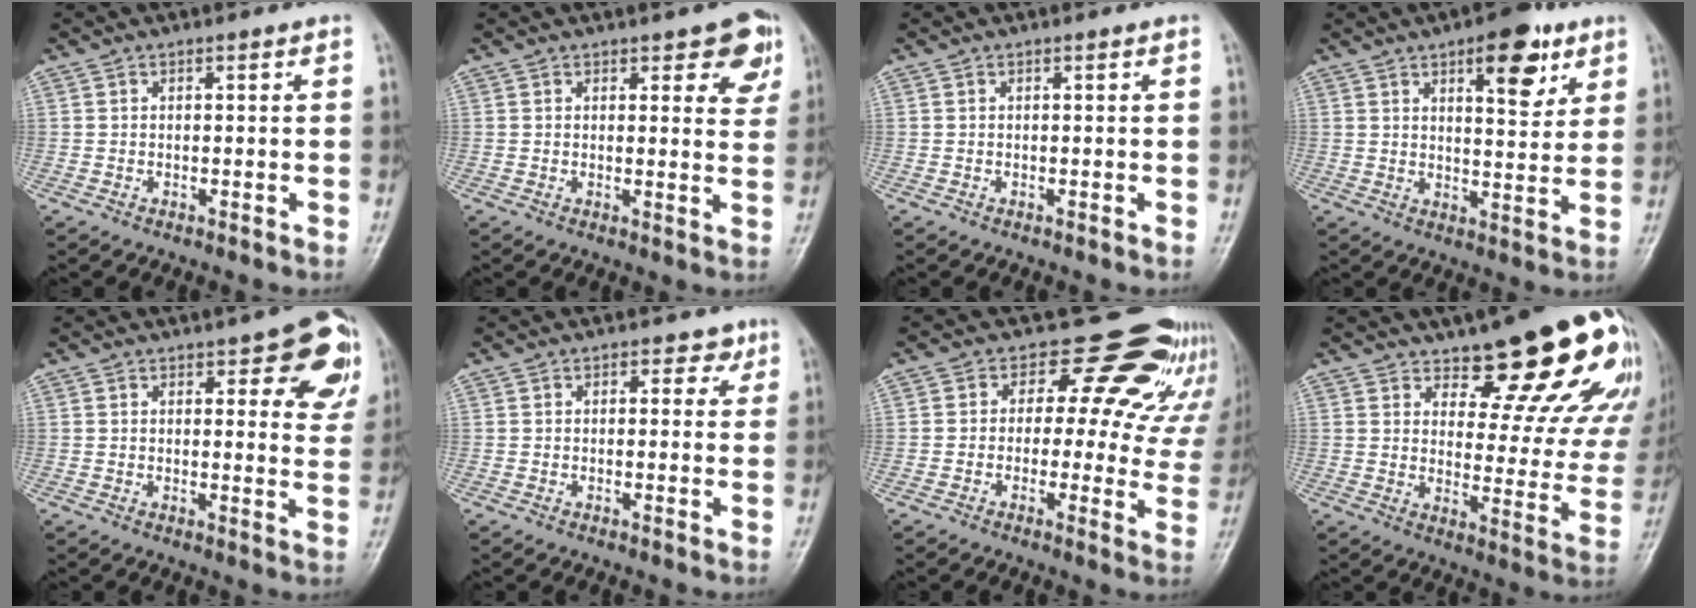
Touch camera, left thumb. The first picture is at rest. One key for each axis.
{"total": 6.2, "fx": 3.7, "fy": 2.9, "fz": 4.0, "tx": -0.009, "ty": -0.016, "tz": 0.038}
{"total": 0.0}
{"total": 11.1, "fx": 5.8, "fy": 4.6, "fz": 8.3, "tx": -0.087, "ty": -0.026, "tz": 0.079}
{"total": 11.6, "fx": 5.8, "fy": 4.8, "fz": 8.9, "tx": -0.053, "ty": -0.020, "tz": 0.061}
{"total": 2.7, "fx": 1.3, "fy": 2.1, "fz": 1.2, "tx": 0.011, "ty": -0.001, "tz": 0.008}
{"total": 18.2, "fx": 13.5, "fy": 8.1, "fz": 9.1, "tx": -0.059, "ty": -0.065, "tz": 0.148}
{"total": 21.3, "fx": 14.6, "fy": 7.3, "fz": 13.6, "tx": -0.125, "ty": -0.093, "tz": 0.188}